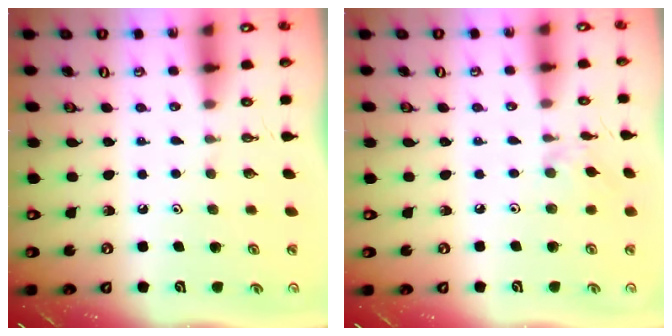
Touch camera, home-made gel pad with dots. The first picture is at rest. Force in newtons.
{"total": 2.1, "press": 2.1, "slide": 0.4}